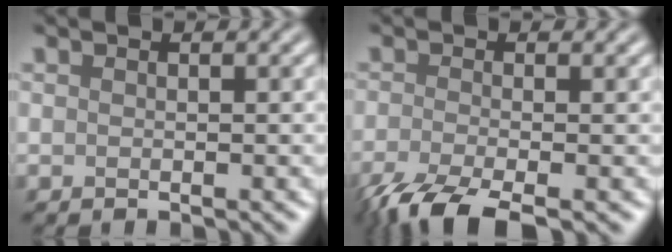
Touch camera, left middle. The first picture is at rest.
{"total": 5.4, "force": [-4.1, 1.0, 3.4], "torque": [-0.059, -0.010, -0.080]}